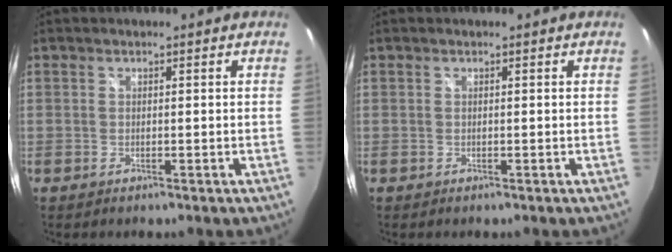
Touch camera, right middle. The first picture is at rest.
{"total": 0.0}